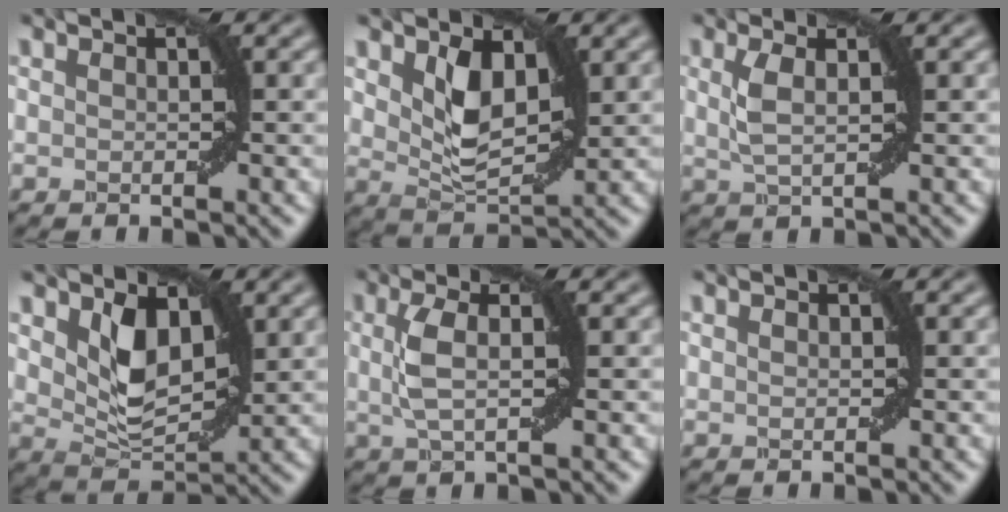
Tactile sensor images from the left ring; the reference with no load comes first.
{"total": 4.5, "force": [1.4, 2.5, 3.4], "torque": [-0.071, -0.009, 0.031]}
{"total": 2.4, "force": [0.6, 0.7, 2.2], "torque": [-0.051, 0.003, 0.014]}
{"total": 4.8, "force": [1.6, 2.9, 3.5], "torque": [-0.073, -0.011, 0.033]}
{"total": 3.0, "force": [0.4, 0.9, 2.8], "torque": [-0.067, 0.002, 0.008]}
{"total": 0.0}